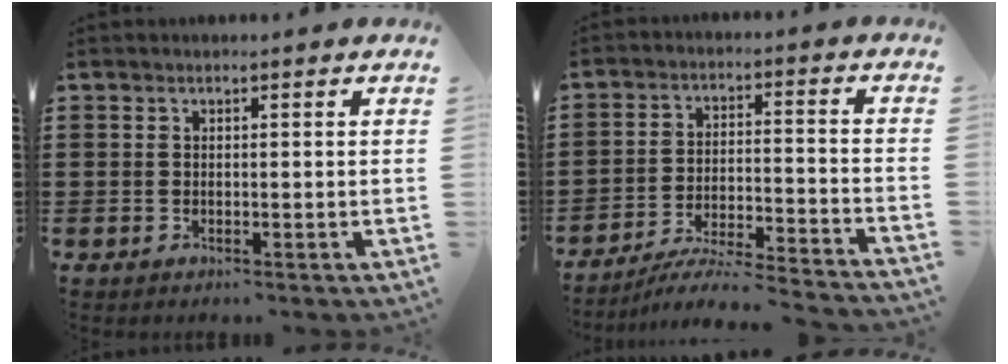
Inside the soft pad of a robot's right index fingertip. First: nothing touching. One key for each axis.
{"total": 5.4, "fx": -5.1, "fy": -0.3, "fz": 1.8, "tx": -0.037, "ty": -0.014, "tz": -0.102}